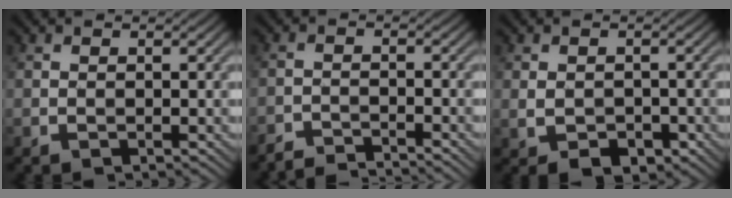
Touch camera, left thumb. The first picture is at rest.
{"total": 3.2, "force": [-3.1, 0.3, 0.8], "torque": [-0.007, -0.003, -0.064]}
{"total": 3.8, "force": [-1.4, 2.5, 2.4], "torque": [-0.046, -0.014, -0.023]}